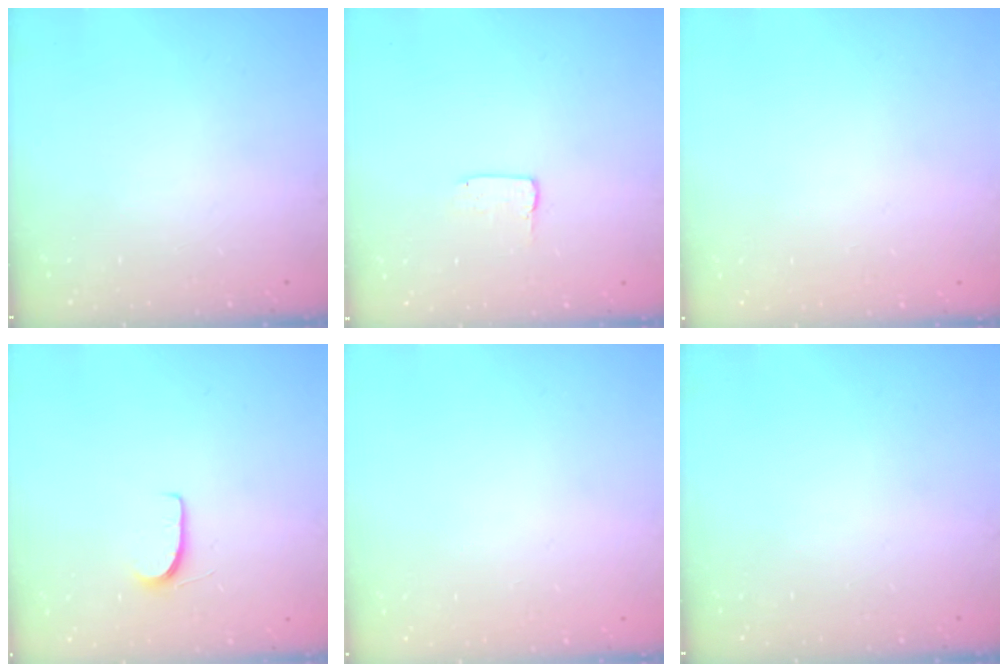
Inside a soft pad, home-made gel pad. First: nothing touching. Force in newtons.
{"total": 2.0, "press": 2.0, "slide": 0.0}
{"total": 0.0}
{"total": 5.4, "press": 5.3, "slide": 0.5}
{"total": 0.0}
{"total": 0.0}